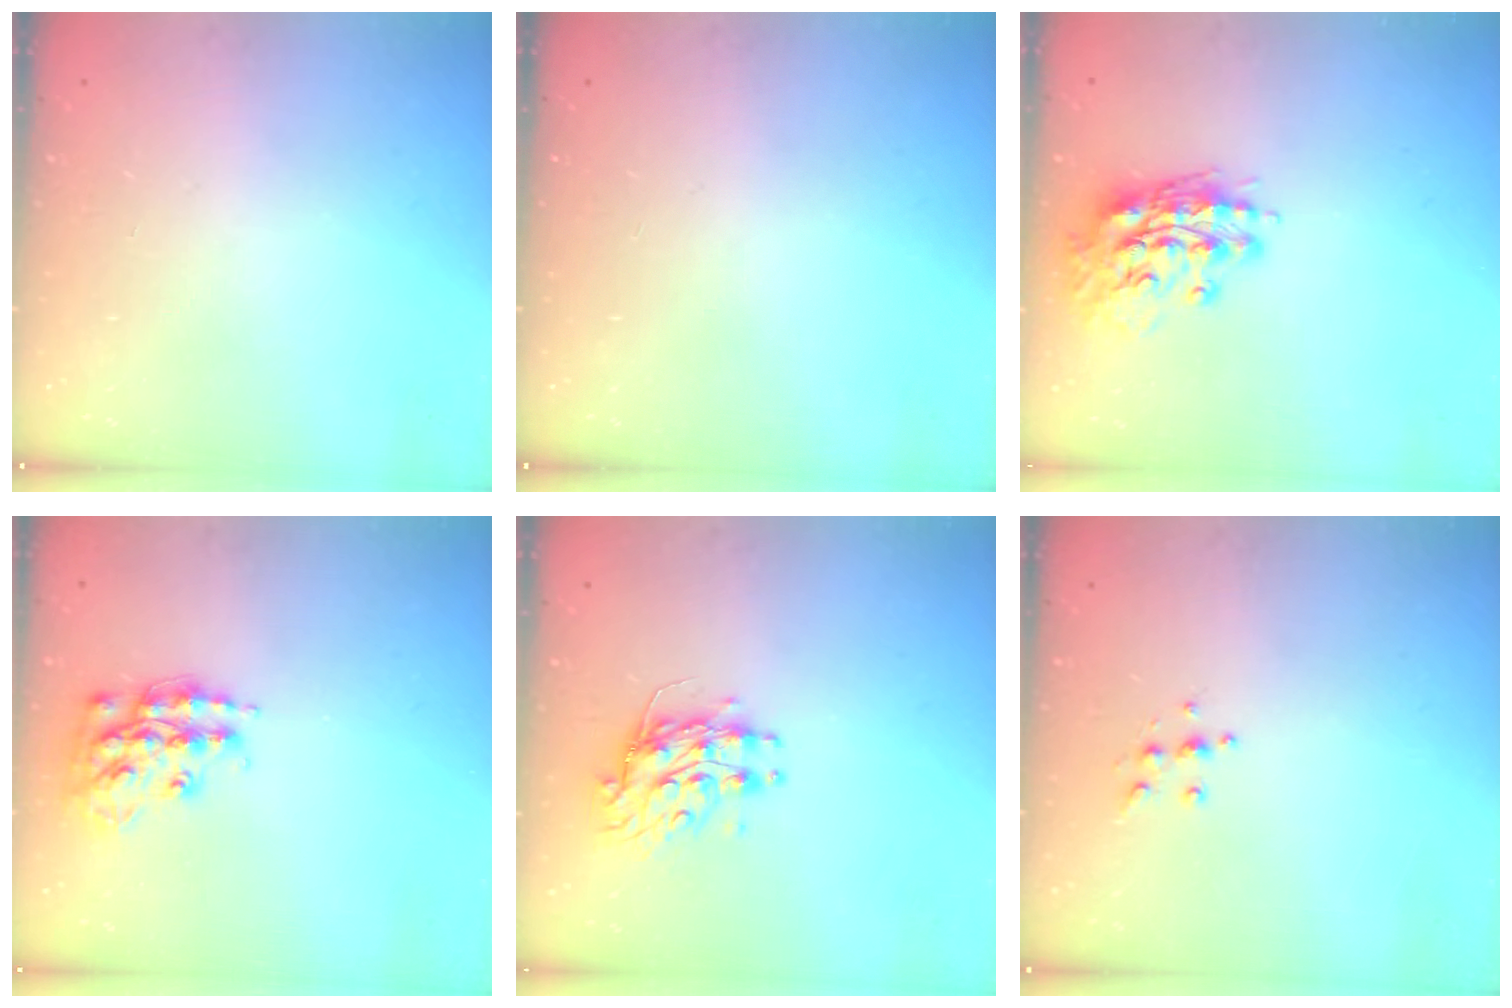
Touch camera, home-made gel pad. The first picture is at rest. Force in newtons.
{"total": 0.0}
{"total": 13.2, "press": 13.1, "slide": 1.9}
{"total": 15.3, "press": 15.3, "slide": 1.0}
{"total": 9.2, "press": 9.2, "slide": 0.1}
{"total": 6.7, "press": 6.7, "slide": 0.8}